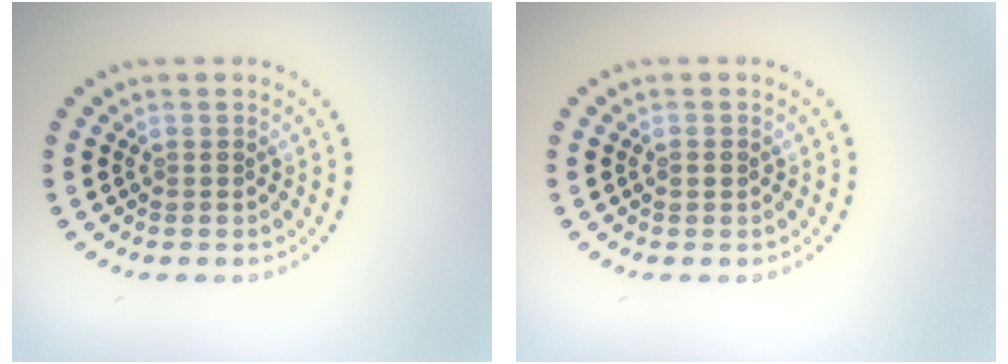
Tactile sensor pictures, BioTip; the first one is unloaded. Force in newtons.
{"total": 0.9, "press": 0.9, "slide": 0.1}